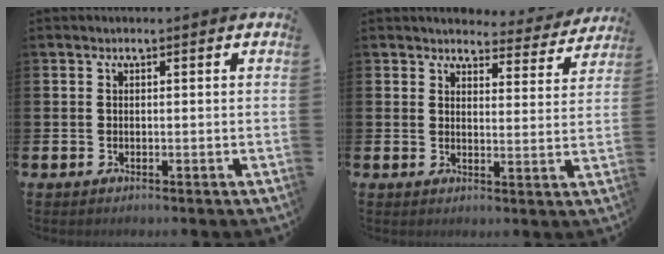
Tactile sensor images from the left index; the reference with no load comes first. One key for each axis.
{"total": 4.0, "fx": 3.8, "fy": 1.0, "fz": 0.3, "tx": -0.006, "ty": -0.031, "tz": 0.064}